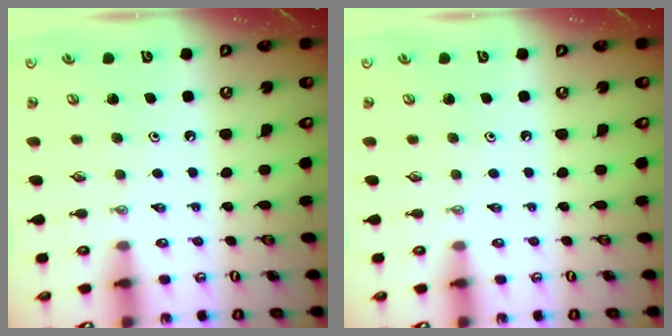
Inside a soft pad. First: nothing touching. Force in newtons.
{"total": 0.0}